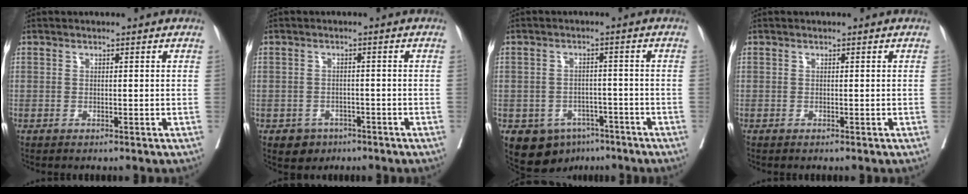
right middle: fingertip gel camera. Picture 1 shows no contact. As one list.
[{"total": 3.4, "force": [-2.0, 2.7, 0.5], "torque": [-0.006, 0.009, -0.026]}, {"total": 7.8, "force": [-5.0, 5.4, 2.8], "torque": [-0.034, 0.011, -0.066]}, {"total": 0.0}]